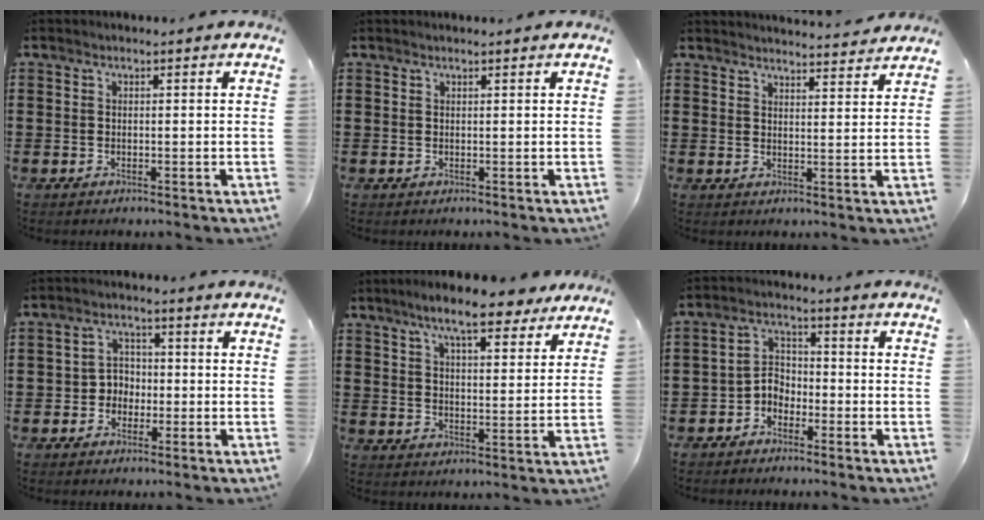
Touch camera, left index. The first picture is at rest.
{"total": 0.5, "force": [0.5, -0.1, 0.2], "torque": [-0.005, 0.000, 0.010]}
{"total": 3.4, "force": [3.4, -0.4, 0.1], "torque": [-0.004, -0.022, 0.059]}
{"total": 3.2, "force": [-1.0, 2.8, 1.2], "torque": [-0.033, 0.008, -0.025]}
{"total": 9.4, "force": [7.7, 1.6, 5.1], "torque": [-0.103, -0.021, 0.137]}
{"total": 3.5, "force": [-2.7, 2.0, 0.9], "torque": [-0.025, 0.009, -0.059]}